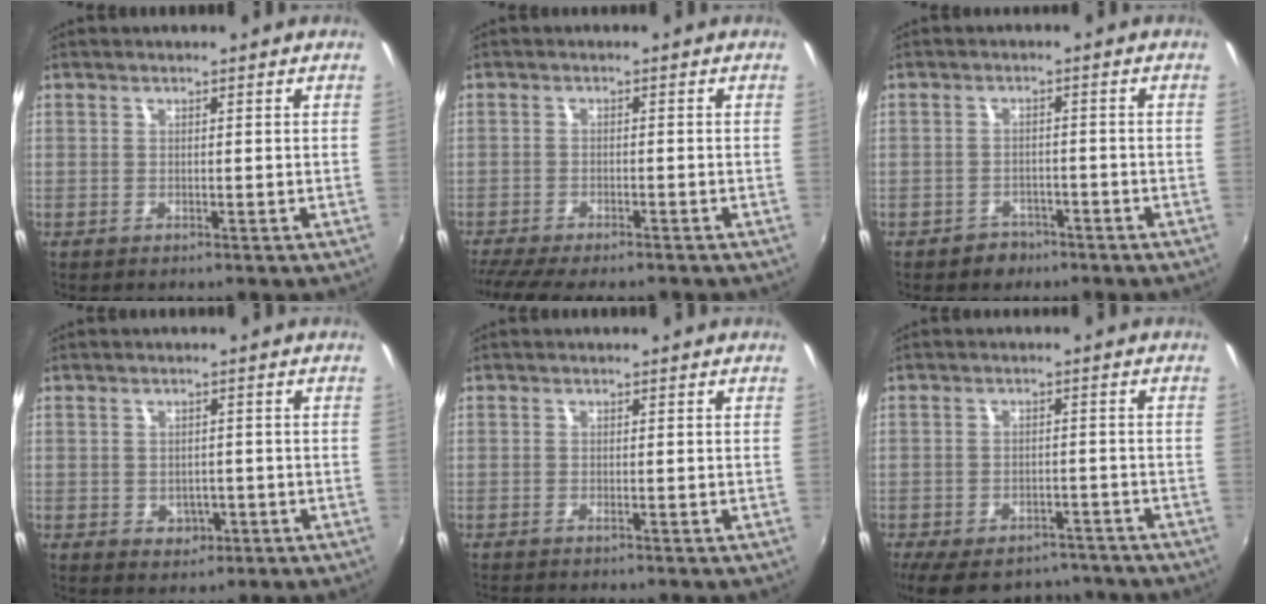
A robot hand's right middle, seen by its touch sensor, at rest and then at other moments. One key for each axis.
{"total": 9.4, "fx": -8.1, "fy": 1.4, "fz": 4.4, "tx": -0.102, "ty": -0.035, "tz": -0.134}
{"total": 3.9, "fx": -2.8, "fy": 2.7, "fz": 0.5, "tx": -0.022, "ty": 0.004, "tz": -0.041}
{"total": 3.7, "fx": -1.1, "fy": 3.1, "fz": 1.7, "tx": -0.032, "ty": 0.000, "tz": -0.007}
{"total": 1.3, "fx": -1.1, "fy": 0.0, "fz": 0.6, "tx": -0.012, "ty": -0.005, "tz": -0.021}
{"total": 14.8, "fx": -11.7, "fy": 6.8, "fz": 6.0, "tx": -0.137, "ty": -0.008, "tz": -0.160}